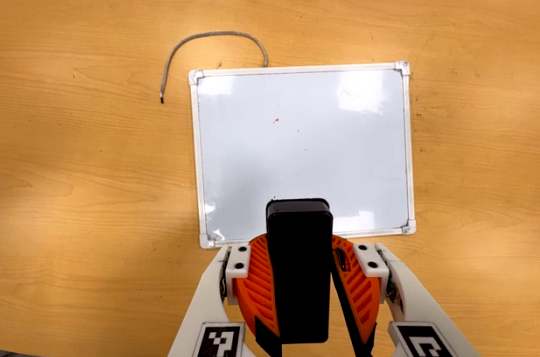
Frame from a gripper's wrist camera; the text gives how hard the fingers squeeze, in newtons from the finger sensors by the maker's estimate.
{"total": 9.5, "left": 9.6, "right": 9.5}